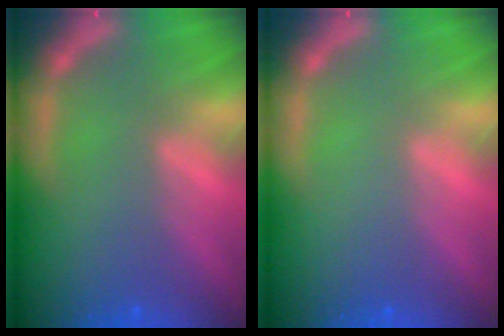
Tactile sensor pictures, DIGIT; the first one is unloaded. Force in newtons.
{"total": 0.0}